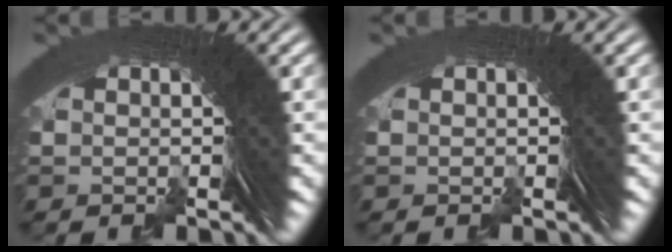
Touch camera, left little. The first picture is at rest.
{"total": 0.0}